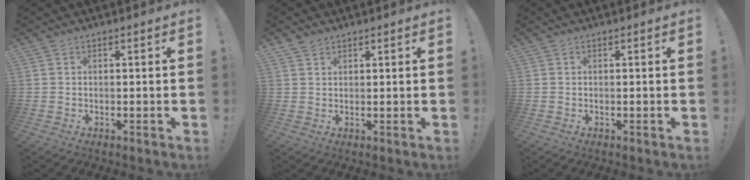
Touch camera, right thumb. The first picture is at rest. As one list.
[{"total": 2.0, "force": [1.6, 1.0, 0.6], "torque": [-0.013, -0.004, 0.030]}, {"total": 0.0}]